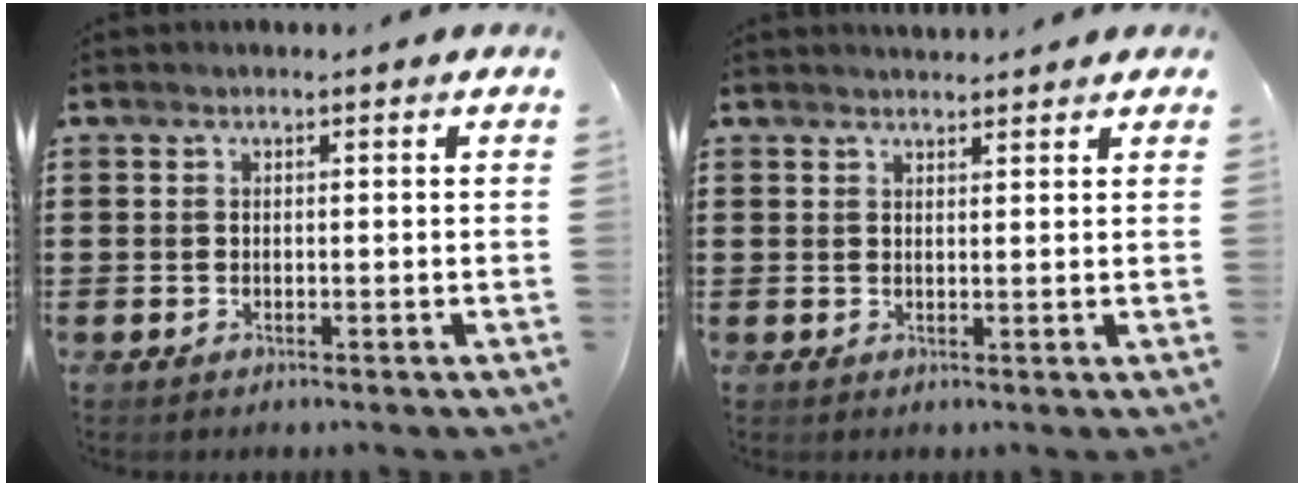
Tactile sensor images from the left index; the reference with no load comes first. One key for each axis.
{"total": 1.5, "fx": 1.5, "fy": 0.2, "fz": 0.1, "tx": -0.006, "ty": 0.003, "tz": 0.029}